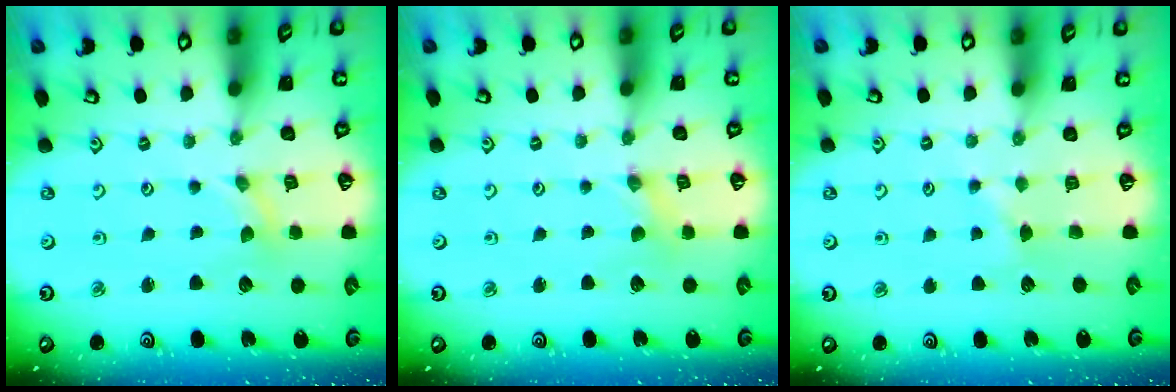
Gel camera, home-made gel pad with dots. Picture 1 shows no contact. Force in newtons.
{"total": 0.0}
{"total": 2.9, "press": 2.9, "slide": 0.4}